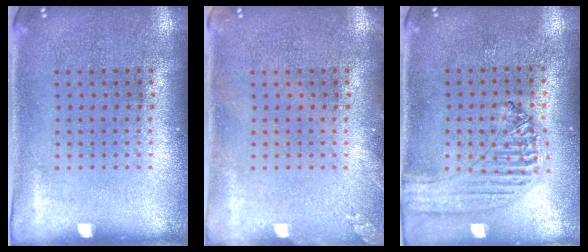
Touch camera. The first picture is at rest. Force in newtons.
{"total": 0.9, "press": 0.9, "slide": 0.1}
{"total": 1.2, "press": 1.2, "slide": 0.1}